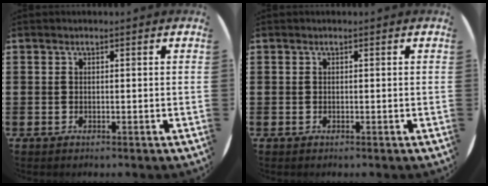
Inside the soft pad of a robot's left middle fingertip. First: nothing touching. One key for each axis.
{"total": 0.0}